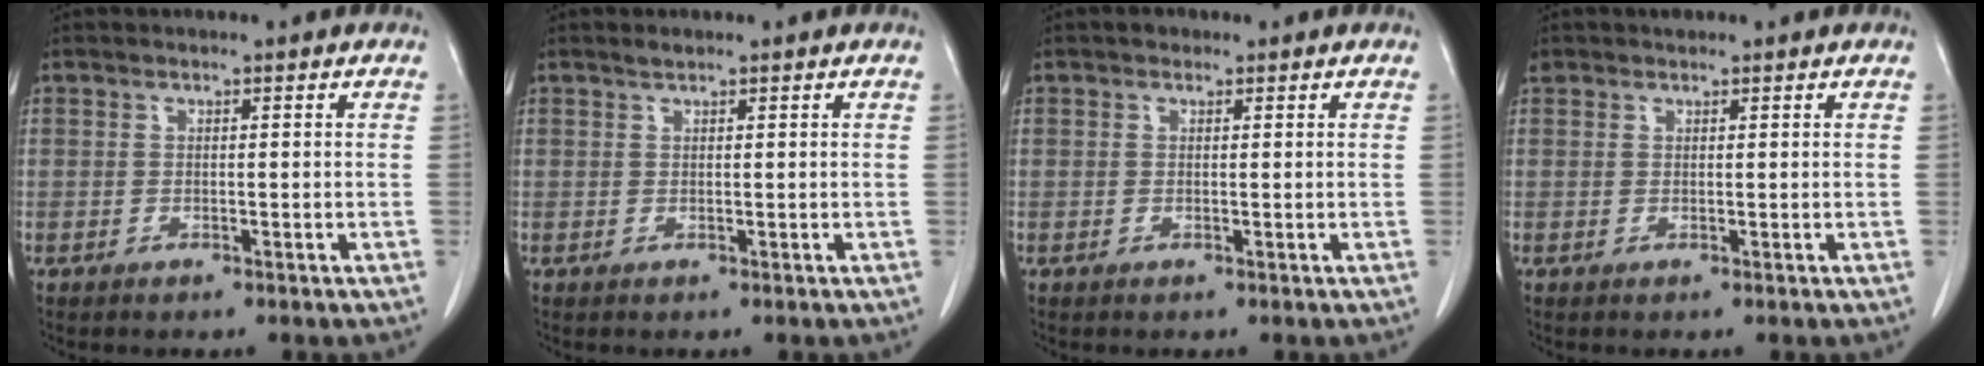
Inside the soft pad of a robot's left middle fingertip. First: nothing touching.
{"total": 0.7, "force": [0.7, 0.1, 0.3], "torque": [-0.012, 0.001, 0.014]}
{"total": 0.8, "force": [0.5, 0.6, 0.2], "torque": [-0.005, 0.005, 0.005]}
{"total": 1.2, "force": [0.9, 0.7, 0.1], "torque": [-0.005, 0.012, 0.016]}